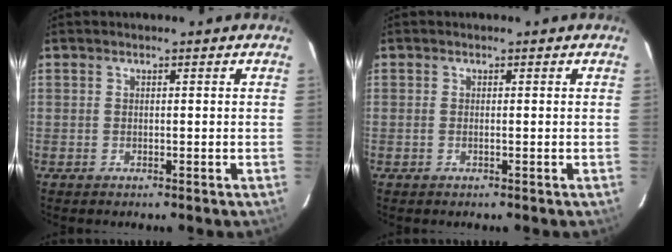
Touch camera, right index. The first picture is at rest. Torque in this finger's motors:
{"motor_torque": [-0.10, 0.03, -0.03, 0.00]}